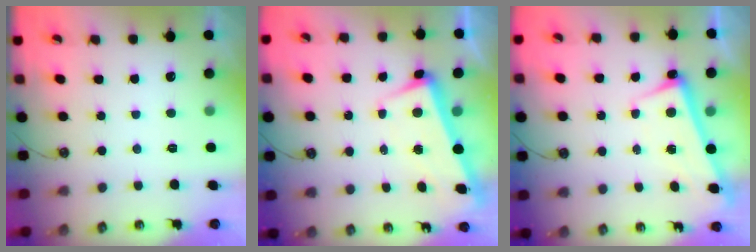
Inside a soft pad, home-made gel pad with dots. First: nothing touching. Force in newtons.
{"total": 2.0, "press": 1.6, "slide": 1.1}
{"total": 2.7, "press": 2.5, "slide": 0.9}